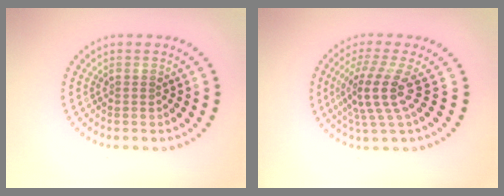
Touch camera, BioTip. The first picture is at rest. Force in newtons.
{"total": 4.0, "press": 3.0, "slide": 2.7}